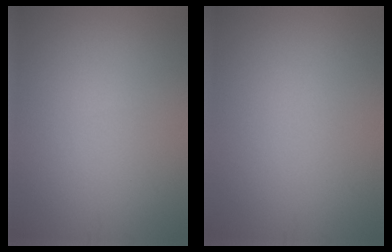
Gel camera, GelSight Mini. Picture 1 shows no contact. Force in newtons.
{"total": 0.0}